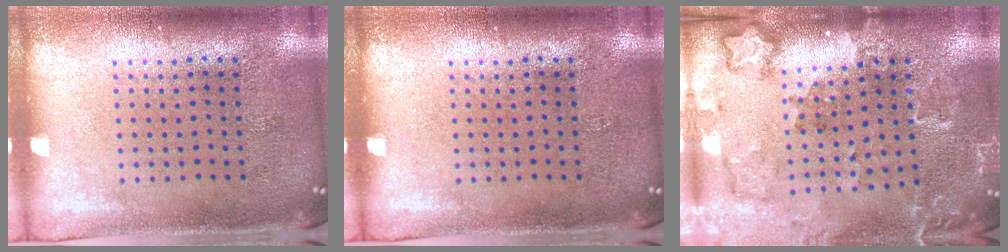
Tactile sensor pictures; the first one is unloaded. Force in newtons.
{"total": 0.0}
{"total": 1.8, "press": 1.8, "slide": 0.2}